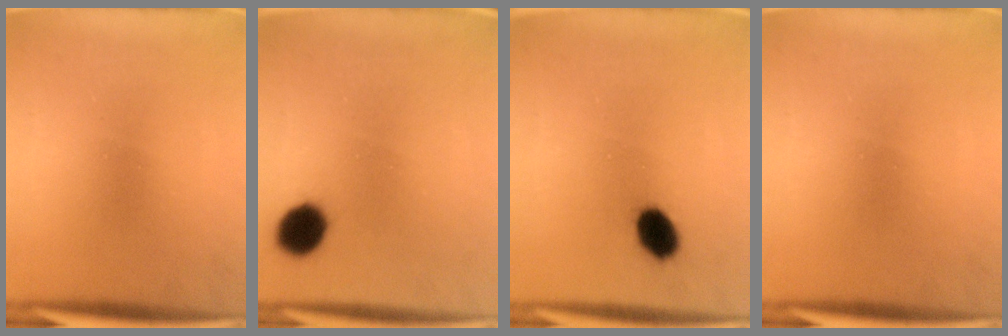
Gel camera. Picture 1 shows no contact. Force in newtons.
{"total": 7.4}
{"total": 5.7}
{"total": 0.0}